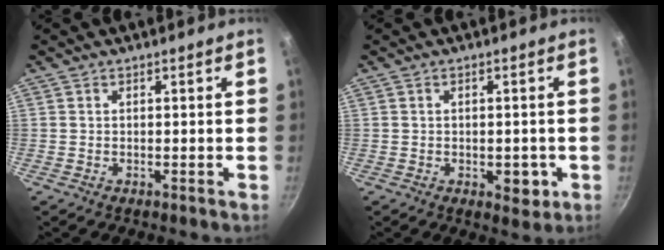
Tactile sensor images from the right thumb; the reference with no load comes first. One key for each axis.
{"total": 4.2, "fx": -1.1, "fy": 2.3, "fz": 3.3, "tx": -0.026, "ty": 0.004, "tz": -0.010}